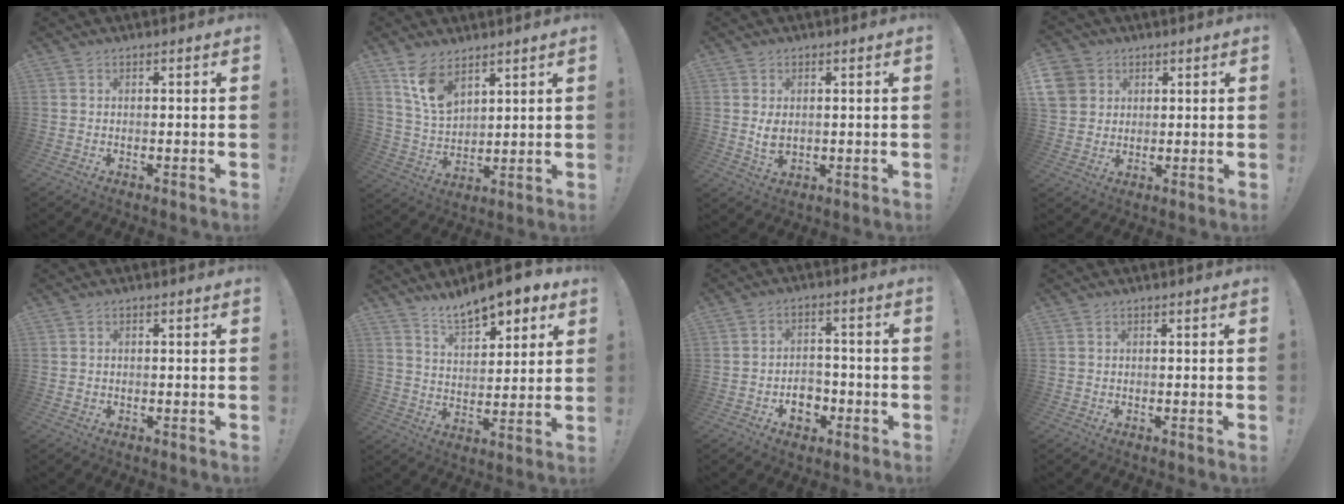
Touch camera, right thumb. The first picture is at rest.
{"total": 10.5, "force": [7.1, 5.5, 5.3], "torque": [-0.091, -0.039, 0.140]}
{"total": 5.1, "force": [1.1, 4.0, 3.0], "torque": [-0.034, -0.008, 0.019]}
{"total": 7.2, "force": [3.0, 6.3, 1.7], "torque": [-0.029, -0.019, 0.061]}
{"total": 0.7, "force": [-0.1, 0.6, 0.2], "torque": [-0.002, 0.002, -0.002]}
{"total": 11.4, "force": [9.2, 3.9, 5.4], "torque": [-0.077, -0.067, 0.164]}
{"total": 7.8, "force": [-3.0, 5.9, 4.1], "torque": [-0.049, 0.015, -0.049]}
{"total": 0.0}